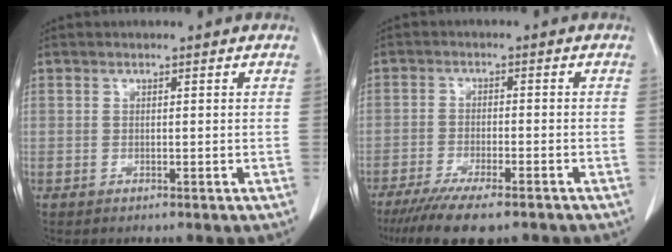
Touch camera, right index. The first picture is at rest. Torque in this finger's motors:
{"motor_torque": [1.04, -1.07, 0.49, 0.14]}